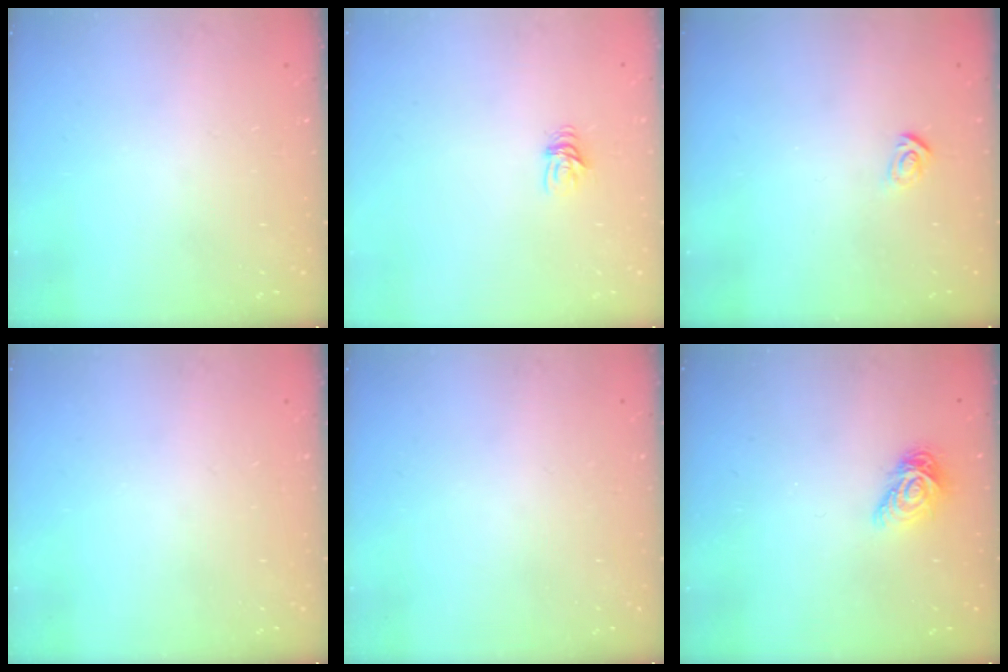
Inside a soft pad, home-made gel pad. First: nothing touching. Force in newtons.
{"total": 4.2, "press": 4.2, "slide": 0.5}
{"total": 3.2, "press": 3.1, "slide": 0.3}
{"total": 0.0}
{"total": 0.0}
{"total": 8.4, "press": 8.4, "slide": 0.8}